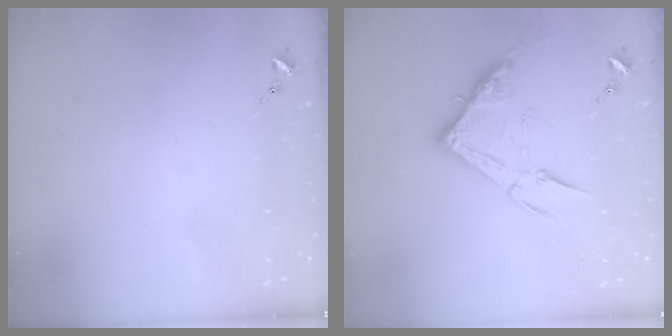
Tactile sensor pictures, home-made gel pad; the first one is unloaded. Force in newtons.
{"total": 13.8, "press": 13.8, "slide": 0.8}